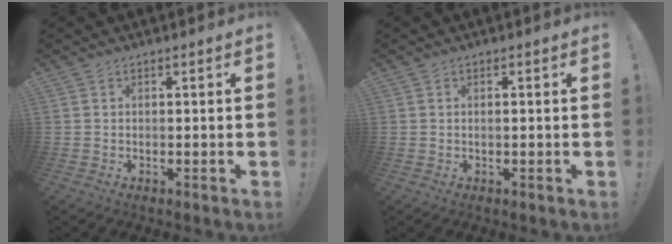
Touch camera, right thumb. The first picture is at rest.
{"total": 0.7, "force": [-0.2, -0.2, 0.7], "torque": [-0.011, -0.002, -0.005]}